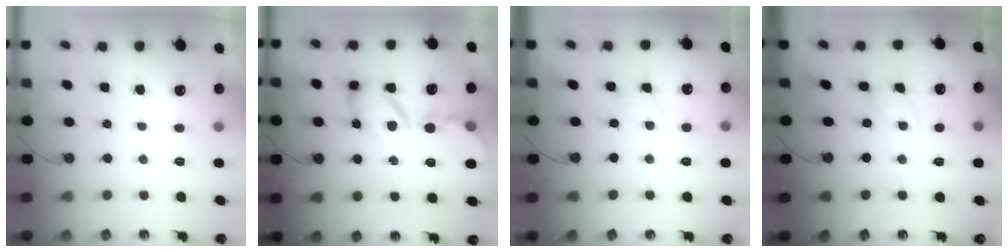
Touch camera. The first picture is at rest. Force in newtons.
{"total": 14.3, "press": 14.2, "slide": 1.4}
{"total": 3.1, "press": 3.0, "slide": 0.5}
{"total": 2.4, "press": 2.4, "slide": 0.2}